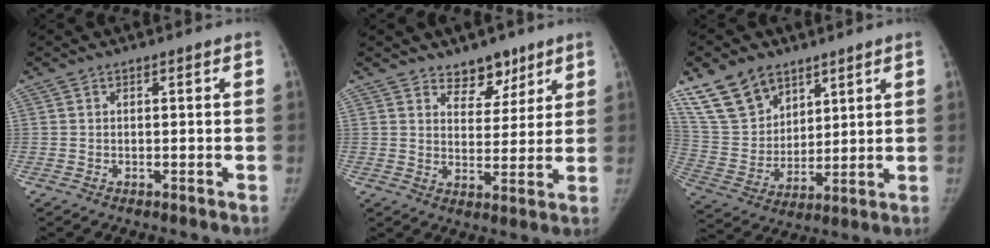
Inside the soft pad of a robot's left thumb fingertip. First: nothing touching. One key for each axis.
{"total": 6.5, "fx": 4.8, "fy": 3.9, "fz": 1.9, "tx": 0.010, "ty": -0.032, "tz": 0.078}
{"total": 14.3, "fx": 9.6, "fy": 9.1, "fz": 5.4, "tx": -0.076, "ty": -0.043, "tz": 0.200}